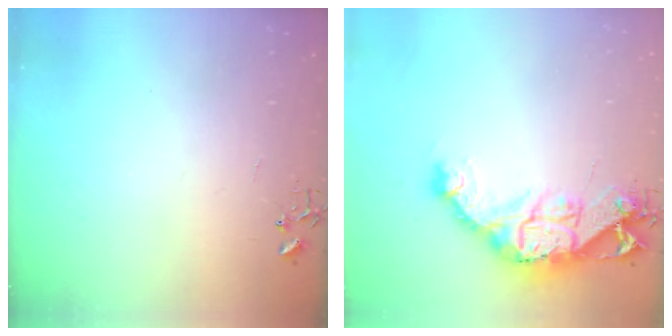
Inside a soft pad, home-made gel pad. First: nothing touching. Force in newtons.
{"total": 18.1, "press": 18.0, "slide": 2.0}